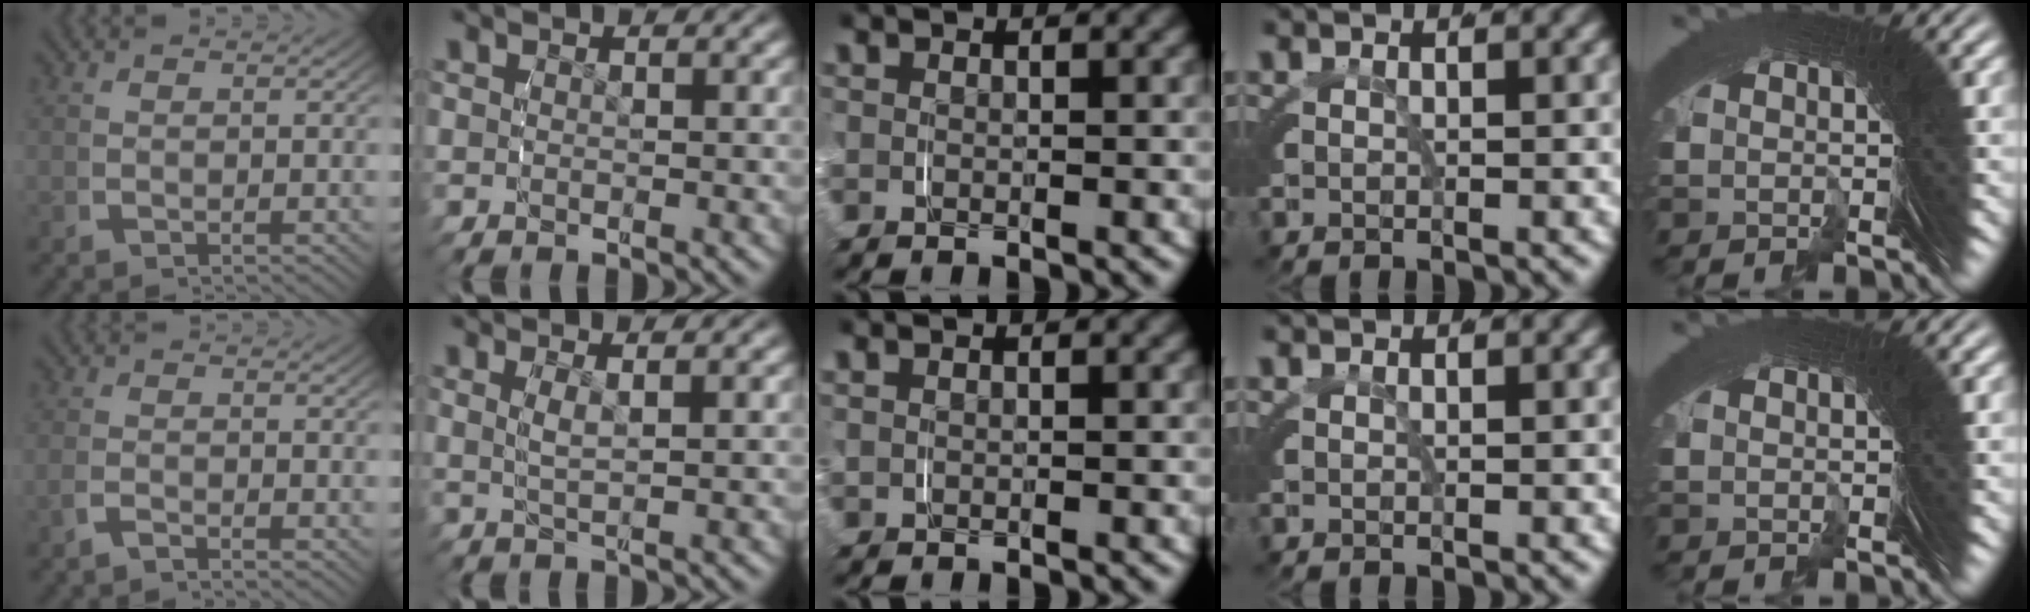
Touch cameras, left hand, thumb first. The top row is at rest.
{"thumb": {"total": 1.3, "force": [-1.2, 0.3, 0.4], "torque": [-0.007, -0.005, -0.025]}, "index": {"total": 1.3, "force": [0.5, 0.0, 1.3], "torque": [-0.032, -0.008, 0.015]}, "middle": {"total": 0.7, "force": [0.5, 0.4, 0.4], "torque": [-0.008, 0.005, 0.009]}}